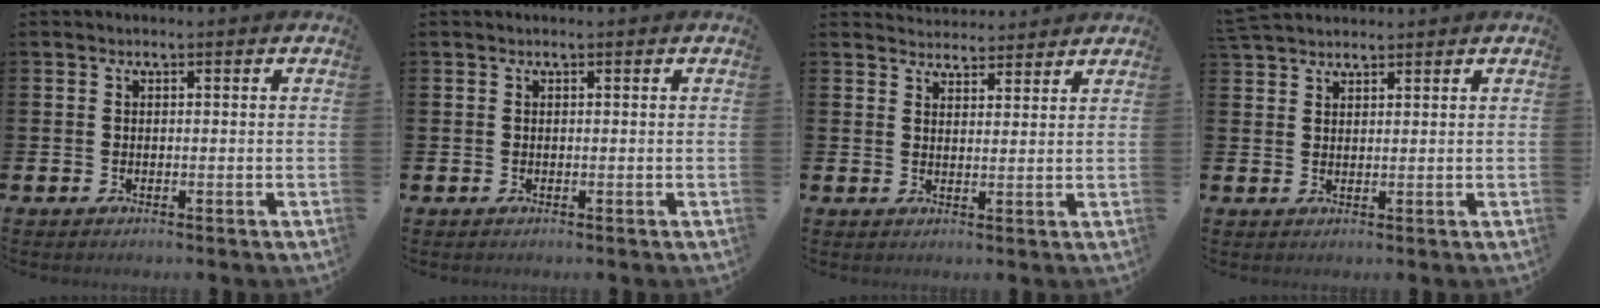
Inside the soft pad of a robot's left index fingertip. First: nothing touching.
{"total": 0.0}
{"total": 3.5, "force": [3.4, 0.7, -0.3], "torque": [0.002, -0.019, 0.062]}
{"total": 2.9, "force": [2.8, 0.7, 0.5], "torque": [-0.010, -0.008, 0.051]}